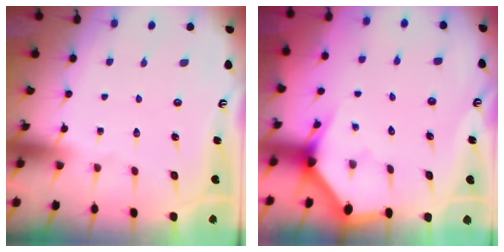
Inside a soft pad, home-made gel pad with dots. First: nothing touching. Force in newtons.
{"total": 2.8, "press": 2.8, "slide": 0.1}